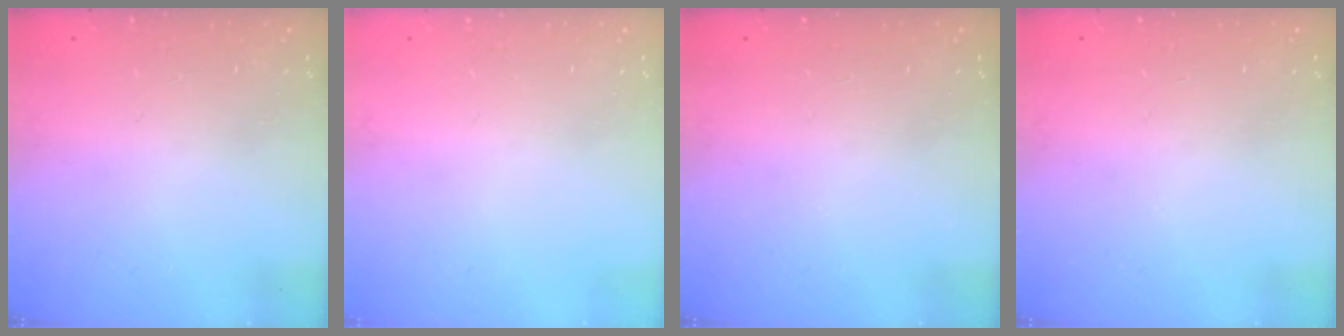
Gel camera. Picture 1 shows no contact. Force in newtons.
{"total": 0.0}
{"total": 0.0}
{"total": 0.0}